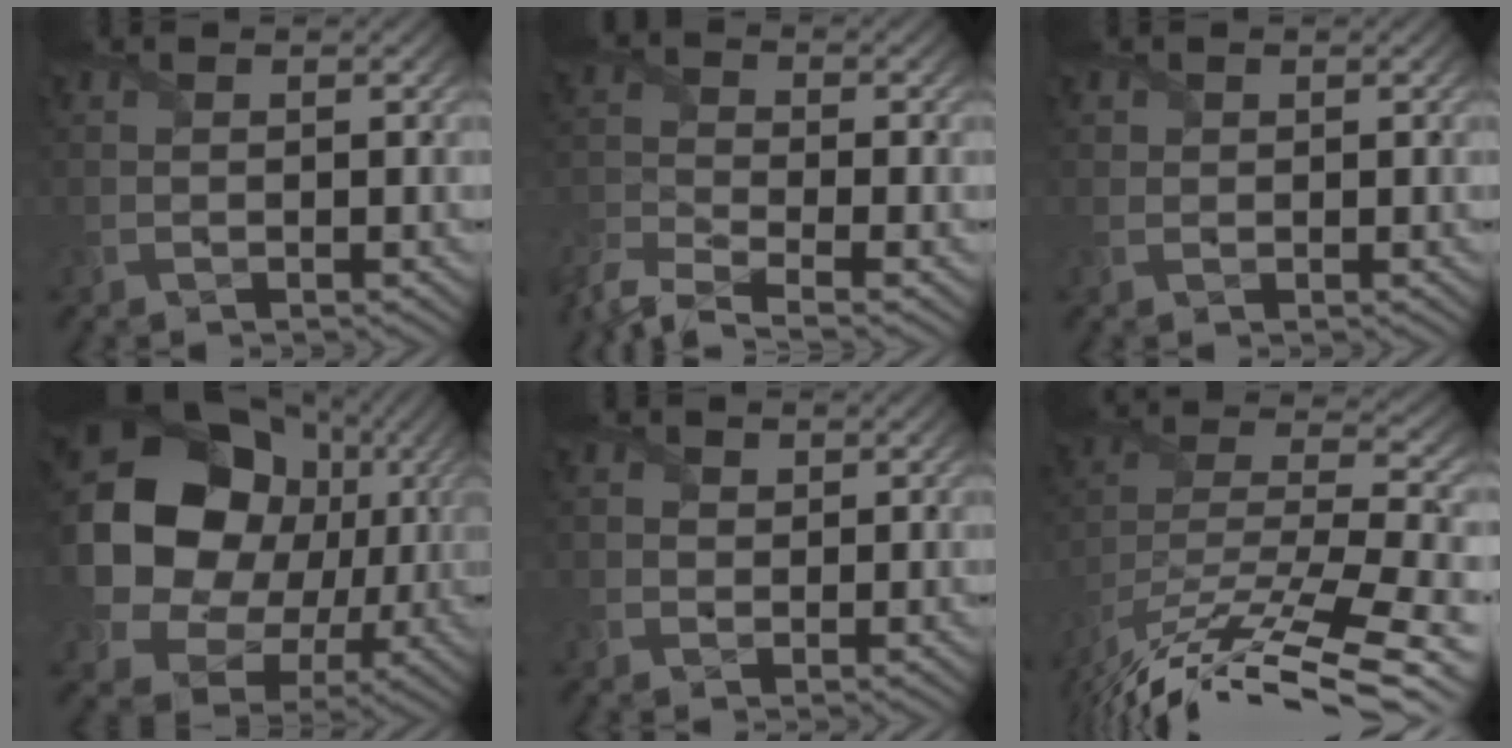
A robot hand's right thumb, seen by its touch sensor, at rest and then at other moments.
{"total": 6.7, "force": [-5.4, 1.7, 3.5], "torque": [-0.084, -0.018, -0.119]}
{"total": 0.9, "force": [0.5, 0.8, 0.1], "torque": [-0.005, -0.002, 0.008]}
{"total": 23.0, "force": [4.7, 19.4, 11.6], "torque": [-0.293, 0.000, 0.096]}
{"total": 1.6, "force": [0.4, 1.5, 0.2], "torque": [-0.012, -0.001, 0.003]}
{"total": 15.8, "force": [-12.0, 3.6, 9.6], "torque": [-0.205, 0.014, -0.196]}